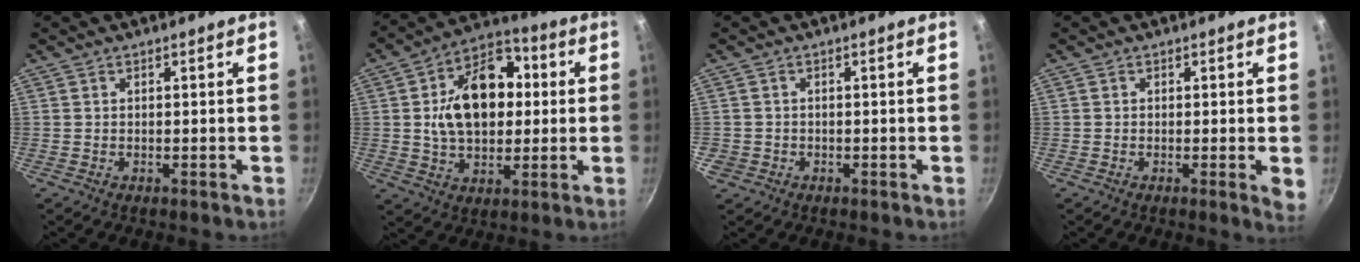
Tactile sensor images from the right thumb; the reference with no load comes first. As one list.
[{"total": 17.5, "force": [1.9, 11.8, 12.8], "torque": [-0.165, 0.023, 0.019]}, {"total": 1.8, "force": [-0.7, 1.7, 0.4], "torque": [-0.011, 0.002, -0.006]}, {"total": 2.7, "force": [-0.2, 0.5, 2.6], "torque": [-0.034, -0.008, -0.007]}]